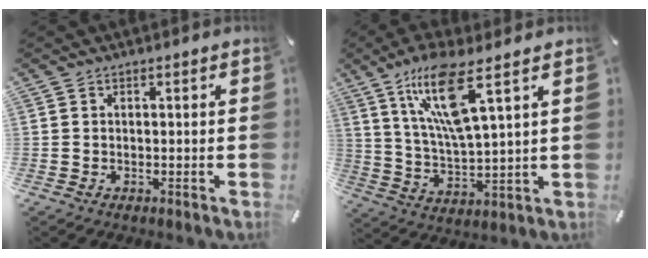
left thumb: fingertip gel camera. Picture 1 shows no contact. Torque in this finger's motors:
{"motor_torque": [2.31, 2.19, 1.39, -1.38, 0.73]}